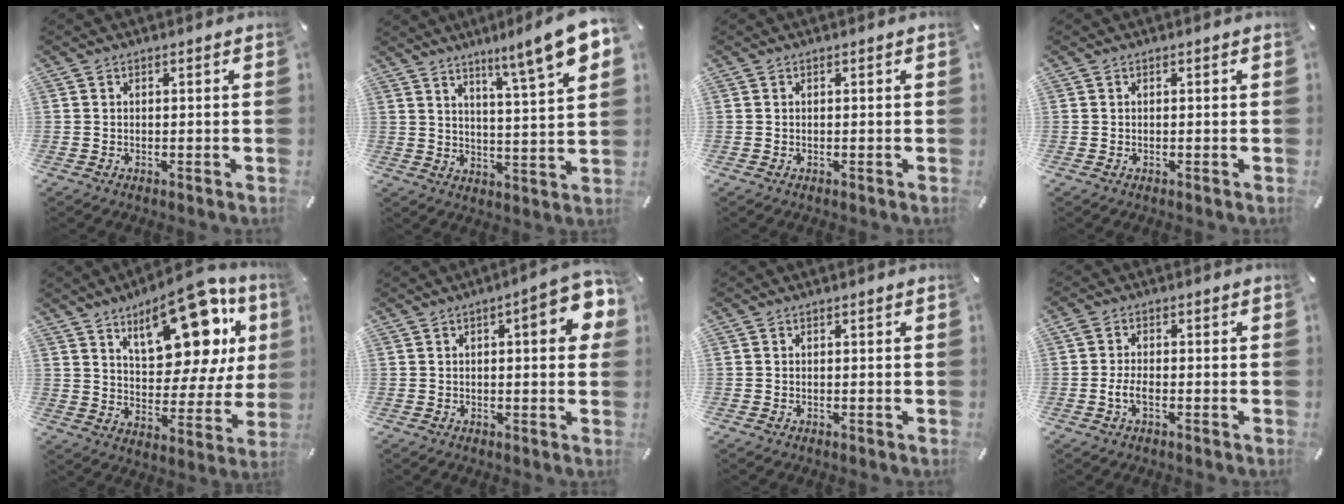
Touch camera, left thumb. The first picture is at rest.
{"total": 11.9, "force": [8.6, -0.1, 8.3], "torque": [-0.130, -0.059, 0.132]}
{"total": 0.0}
{"total": 0.0}
{"total": 21.8, "force": [12.2, 11.0, 14.4], "torque": [-0.188, -0.084, 0.202]}
{"total": 8.7, "force": [2.2, 3.0, 7.9], "torque": [-0.087, -0.012, 0.028]}
{"total": 0.0}
{"total": 3.6, "force": [-1.0, 1.7, 3.0], "torque": [-0.072, 0.002, -0.023]}